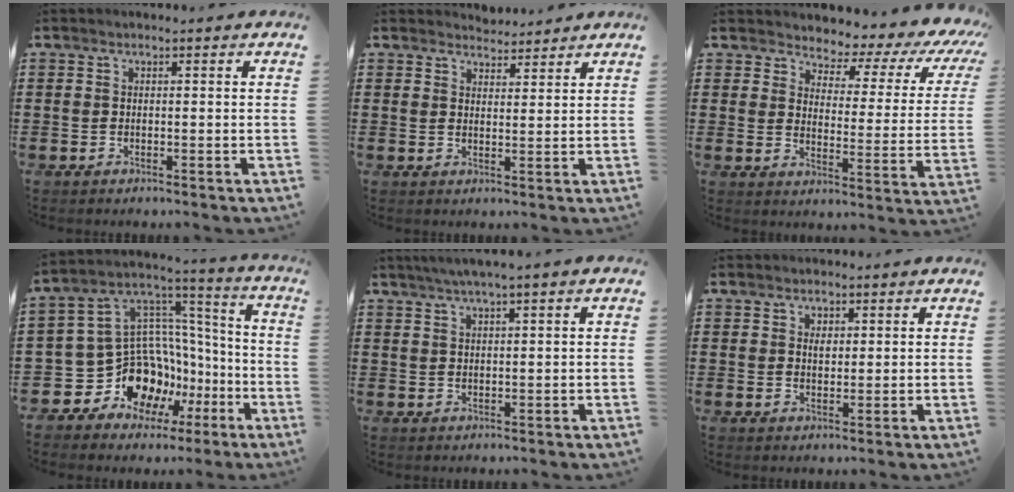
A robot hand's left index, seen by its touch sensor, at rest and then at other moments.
{"total": 3.2, "force": [3.1, 0.6, -0.1], "torque": [-0.005, -0.005, 0.059]}
{"total": 3.6, "force": [3.0, 1.2, 1.5], "torque": [-0.046, -0.032, 0.041]}
{"total": 12.2, "force": [-4.5, 10.6, 4.0], "torque": [-0.128, -0.016, -0.063]}
{"total": 2.3, "force": [1.5, -0.4, 1.7], "torque": [-0.034, 0.000, 0.027]}
{"total": 1.9, "force": [1.2, 1.1, 0.8], "torque": [-0.011, 0.000, 0.022]}